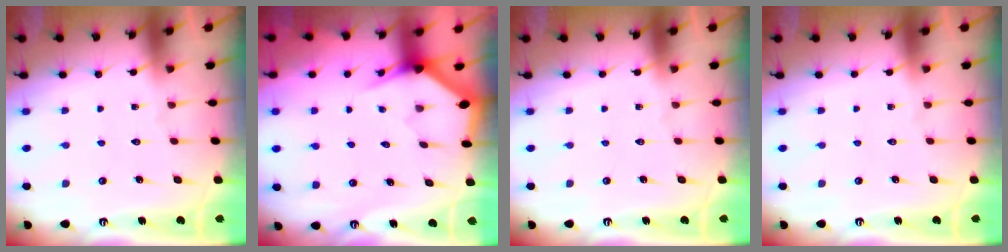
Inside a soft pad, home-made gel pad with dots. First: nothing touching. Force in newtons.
{"total": 3.0, "press": 3.0, "slide": 0.0}
{"total": 0.0}
{"total": 0.0}